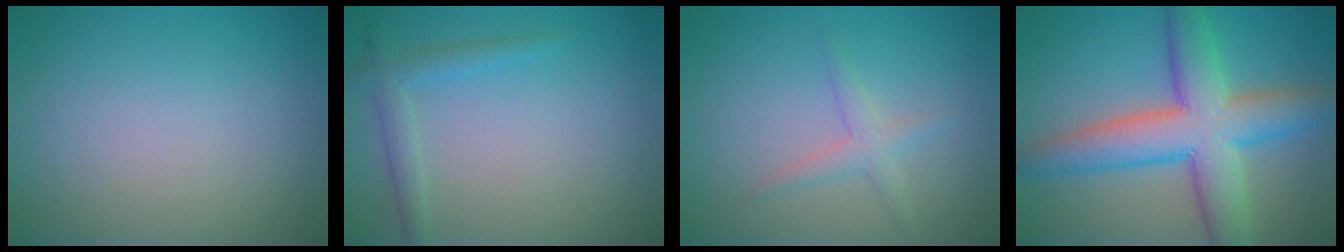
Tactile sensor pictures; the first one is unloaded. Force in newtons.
{"total": 1.2, "press": 1.2, "slide": 0.1}
{"total": 1.6, "press": 1.6, "slide": 0.1}
{"total": 8.9, "press": 8.9, "slide": 0.6}